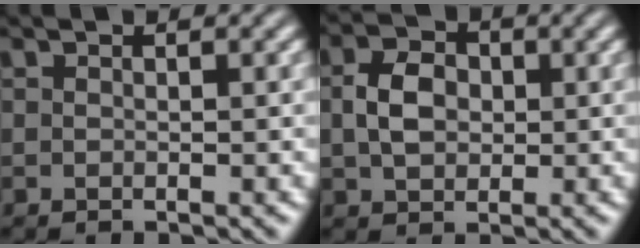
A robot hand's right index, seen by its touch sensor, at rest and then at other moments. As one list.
[{"total": 2.6, "force": [0.2, 1.4, 2.1], "torque": [-0.028, -0.005, 0.015]}]